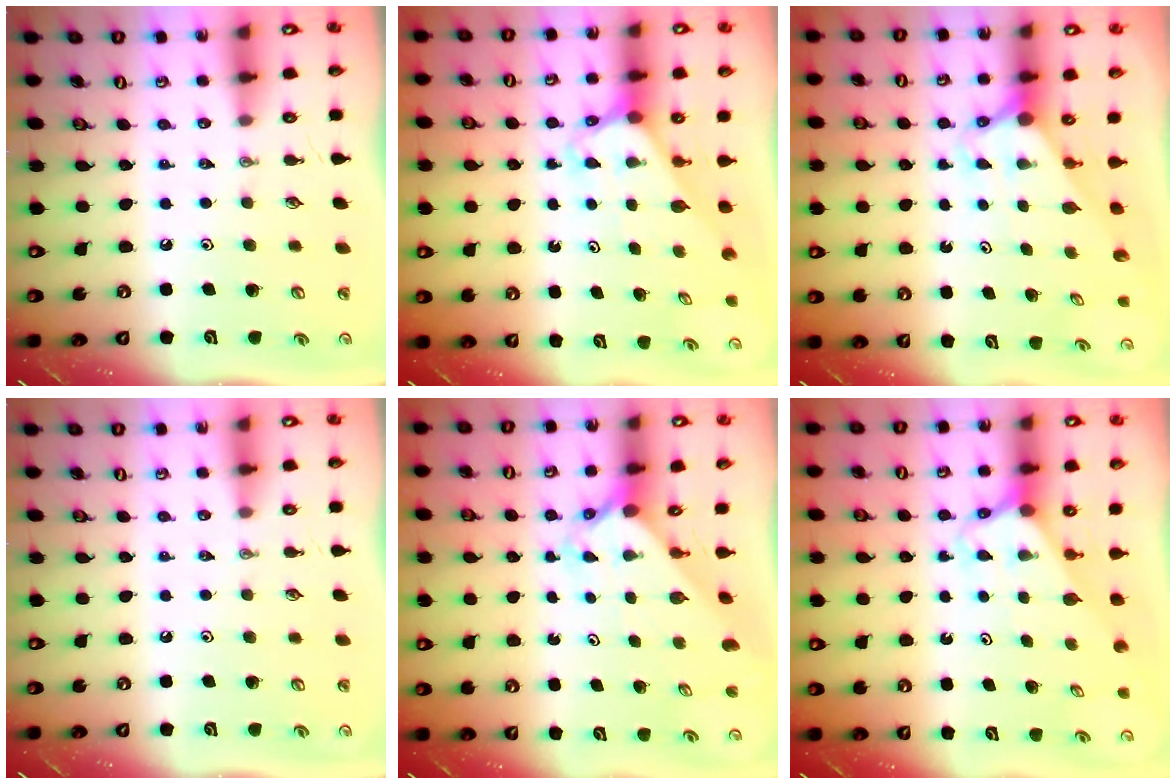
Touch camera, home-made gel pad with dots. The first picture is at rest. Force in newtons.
{"total": 2.5, "press": 2.5, "slide": 0.2}
{"total": 2.8, "press": 2.8, "slide": 0.0}
{"total": 0.0}
{"total": 2.4, "press": 2.3, "slide": 0.2}
{"total": 2.7, "press": 2.7, "slide": 0.1}